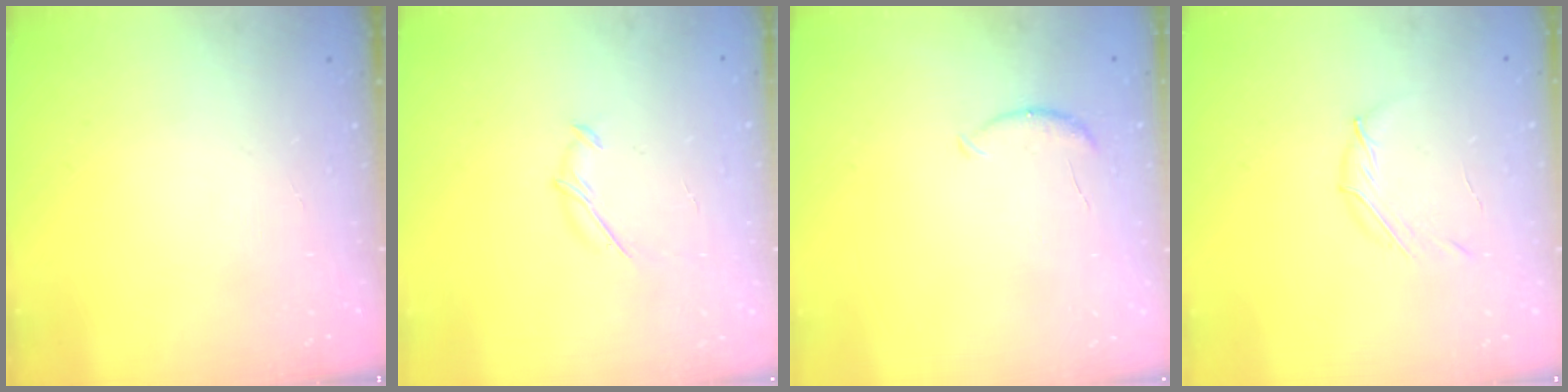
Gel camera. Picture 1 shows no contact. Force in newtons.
{"total": 6.2, "press": 6.1, "slide": 1.0}
{"total": 5.8, "press": 5.8, "slide": 0.5}
{"total": 4.0, "press": 3.9, "slide": 1.0}